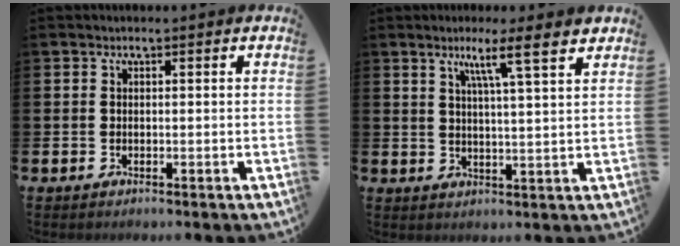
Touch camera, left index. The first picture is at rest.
{"total": 6.3, "force": [4.8, 0.2, 4.2], "torque": [-0.072, -0.027, 0.073]}